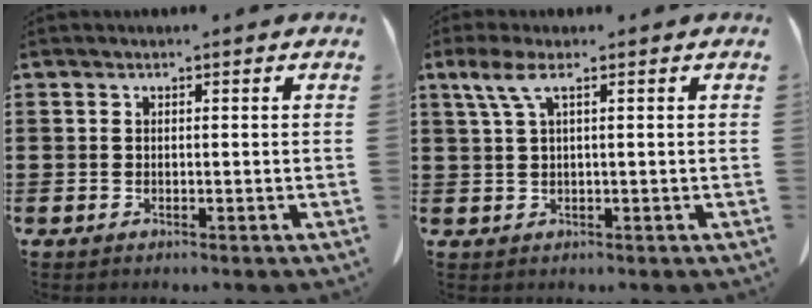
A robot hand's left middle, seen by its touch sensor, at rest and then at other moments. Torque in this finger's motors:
{"motor_torque": [-0.01, 0.17, 0.35, 0.09]}